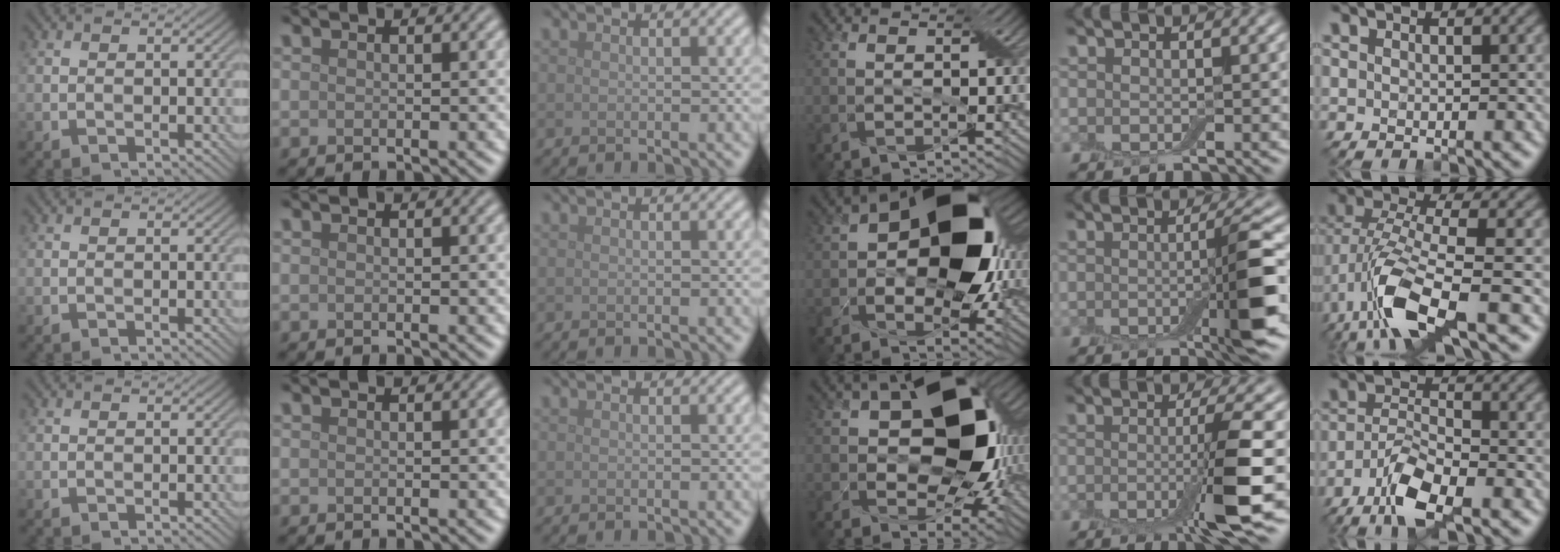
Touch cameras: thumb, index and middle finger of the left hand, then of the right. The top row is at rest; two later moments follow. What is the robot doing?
{"motion": "pour", "object": "cup"}